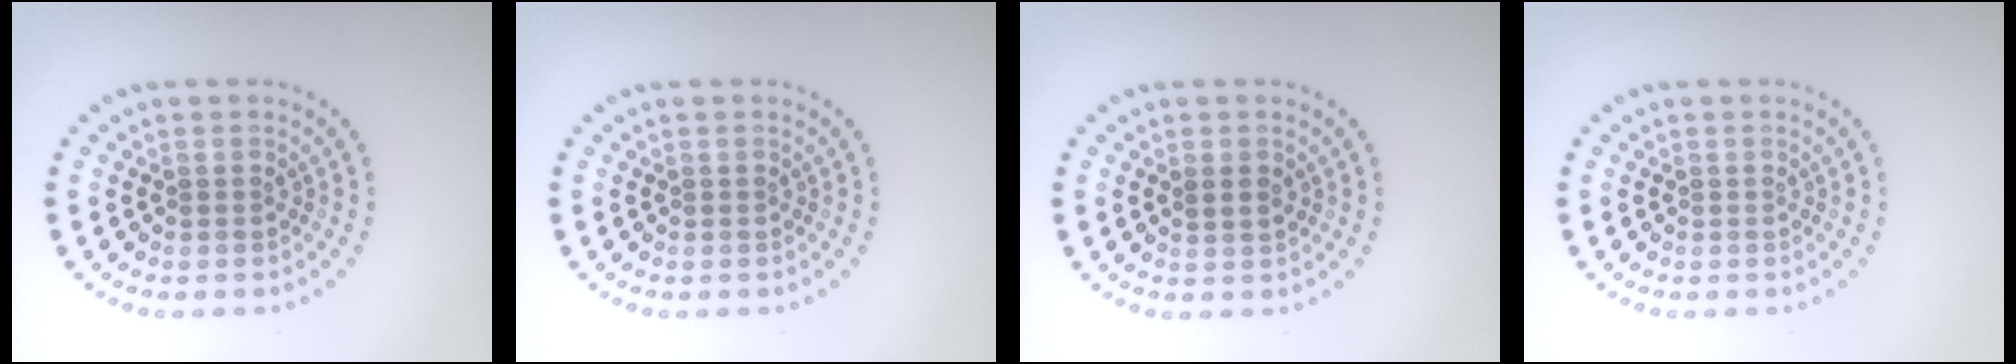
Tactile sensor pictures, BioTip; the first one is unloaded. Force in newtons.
{"total": 0.0}
{"total": 1.2, "press": 1.1, "slide": 0.4}
{"total": 0.0}